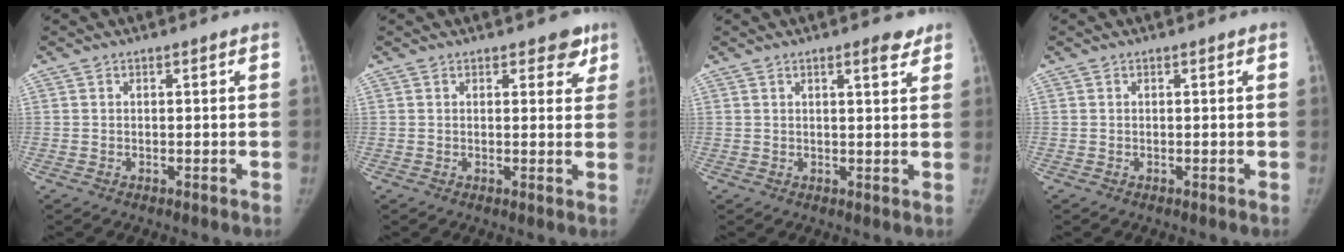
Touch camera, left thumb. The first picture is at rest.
{"total": 3.7, "force": [2.4, 2.3, 1.7], "torque": [0.018, -0.008, 0.024]}
{"total": 3.5, "force": [2.3, 0.9, 2.5], "torque": [-0.026, -0.011, 0.028]}
{"total": 0.0}